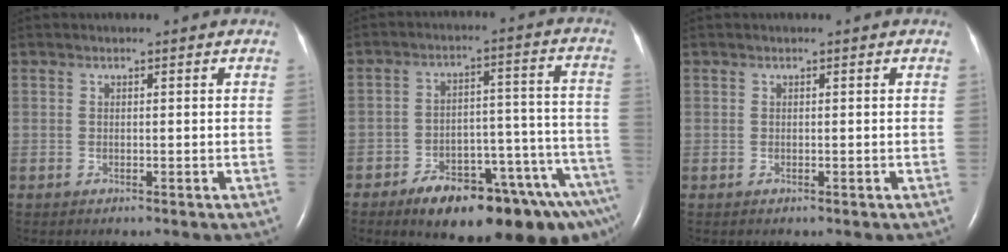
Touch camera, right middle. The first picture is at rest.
{"total": 18.8, "force": [-13.3, 4.7, 12.5], "torque": [-0.087, 0.042, -0.184]}
{"total": 0.0}